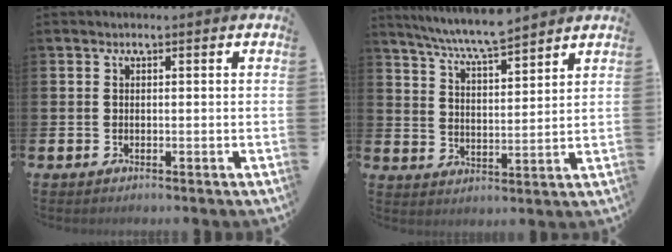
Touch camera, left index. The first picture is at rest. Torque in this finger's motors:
{"motor_torque": [0.59, -0.66, 0.43, 0.21]}